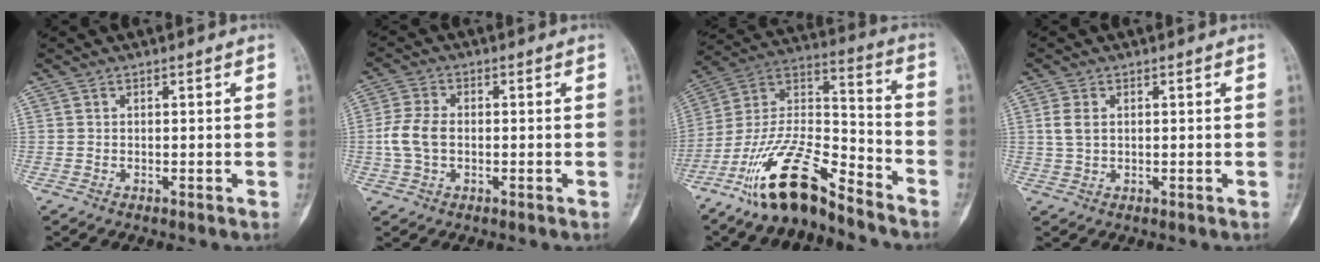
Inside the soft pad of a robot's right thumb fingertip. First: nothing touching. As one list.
[{"total": 6.3, "force": [-0.5, 4.1, 4.7], "torque": [-0.108, 0.011, -0.013]}, {"total": 17.8, "force": [-13.0, 5.5, 10.8], "torque": [-0.192, 0.089, -0.242]}, {"total": 3.3, "force": [0.6, 2.1, 2.4], "torque": [-0.055, 0.001, 0.014]}]